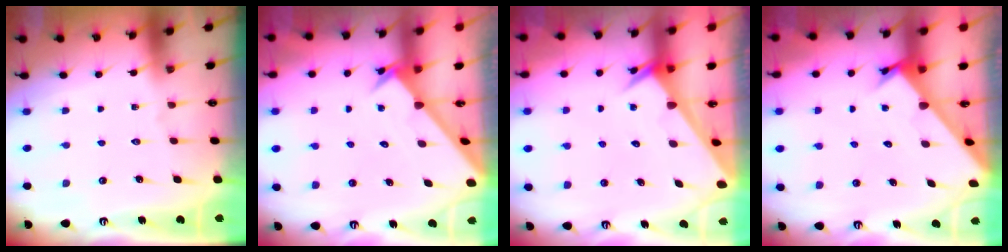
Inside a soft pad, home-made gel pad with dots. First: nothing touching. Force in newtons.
{"total": 2.5, "press": 2.5, "slide": 0.2}
{"total": 2.3, "press": 2.3, "slide": 0.1}
{"total": 2.3, "press": 2.3, "slide": 0.1}